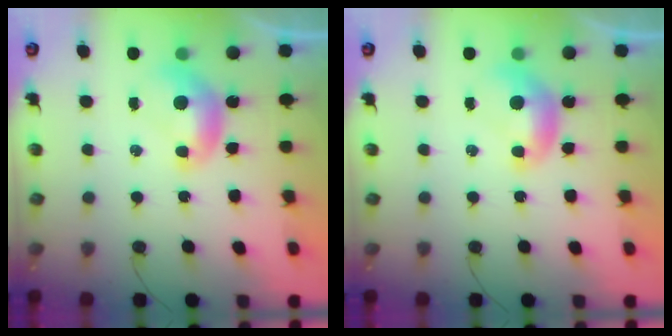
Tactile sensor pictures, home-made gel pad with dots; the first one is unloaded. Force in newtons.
{"total": 0.0}